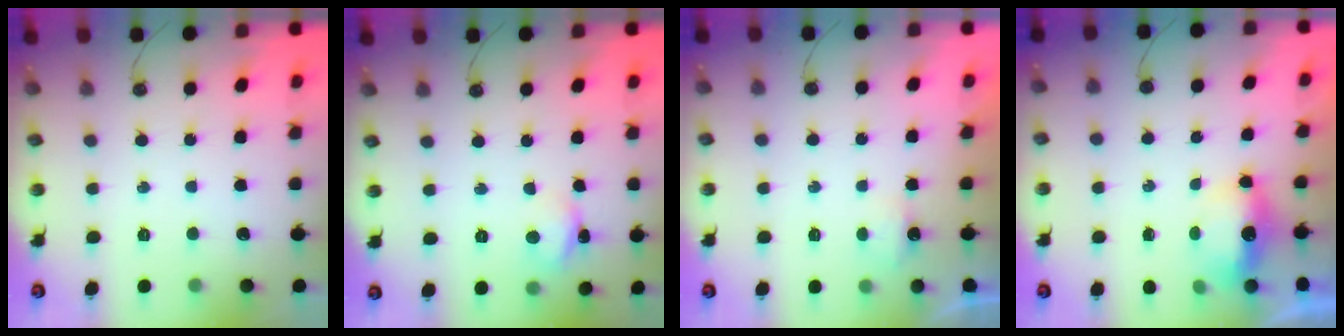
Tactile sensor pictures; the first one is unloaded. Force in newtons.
{"total": 3.6, "press": 3.6, "slide": 0.3}
{"total": 3.0, "press": 2.9, "slide": 0.5}
{"total": 10.4, "press": 7.4, "slide": 7.4}